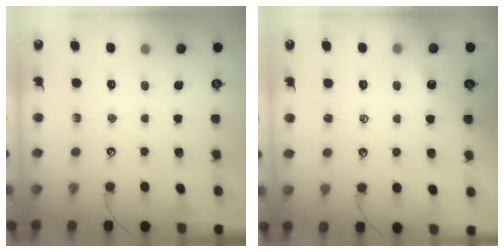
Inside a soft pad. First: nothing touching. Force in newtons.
{"total": 0.5, "press": 0.4, "slide": 0.3}